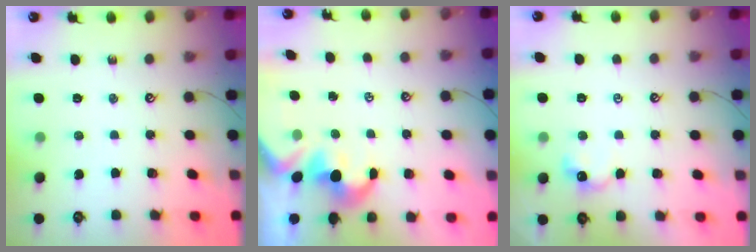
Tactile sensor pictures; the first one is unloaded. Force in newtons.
{"total": 1.7, "press": 1.4, "slide": 1.0}
{"total": 2.6, "press": 2.5, "slide": 0.5}